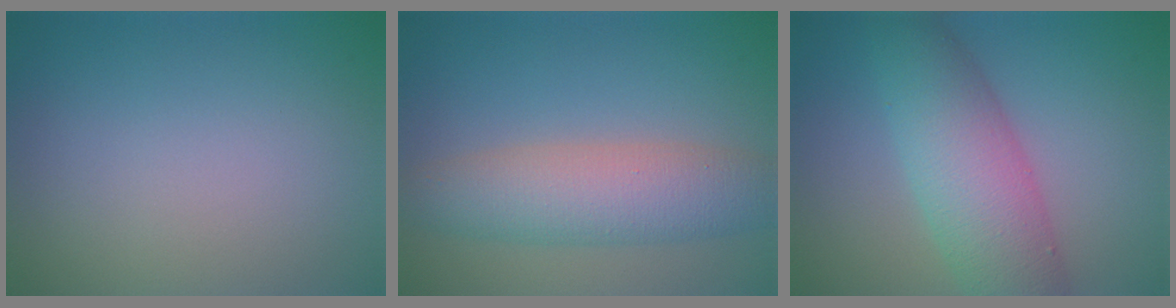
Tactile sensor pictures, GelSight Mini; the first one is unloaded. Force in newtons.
{"total": 5.8, "press": 5.8, "slide": 0.2}
{"total": 7.6, "press": 7.6, "slide": 0.1}